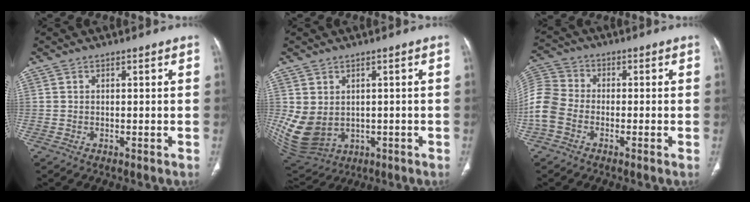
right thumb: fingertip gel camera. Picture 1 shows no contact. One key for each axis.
{"total": 10.4, "fx": 0.1, "fy": 8.5, "fz": 5.9, "tx": -0.117, "ty": -0.006, "tz": 0.036}
{"total": 8.7, "fx": -2.6, "fy": 6.5, "fz": 5.2, "tx": -0.109, "ty": 0.016, "tz": -0.067}